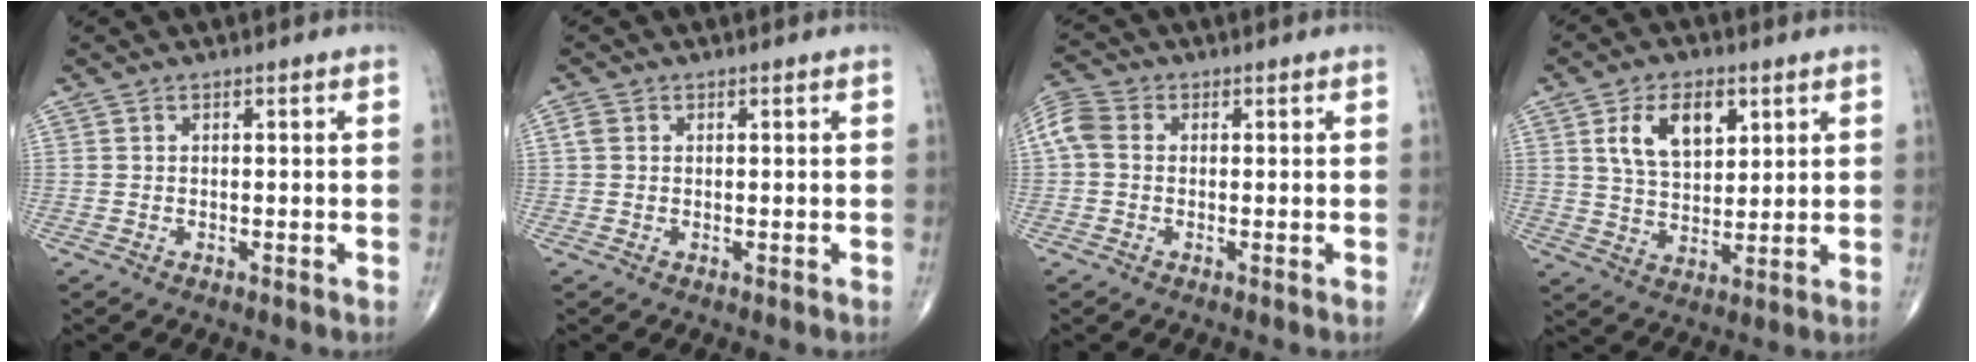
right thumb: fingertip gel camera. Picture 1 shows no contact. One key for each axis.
{"total": 1.4, "fx": 0.3, "fy": 1.2, "fz": 0.8, "tx": -0.018, "ty": 0.005, "tz": 0.007}
{"total": 5.8, "fx": 0.3, "fy": 4.5, "fz": 3.7, "tx": -0.088, "ty": 0.019, "tz": -0.001}
{"total": 10.6, "fx": 4.2, "fy": 6.1, "fz": 7.5, "tx": -0.110, "ty": -0.015, "tz": 0.079}